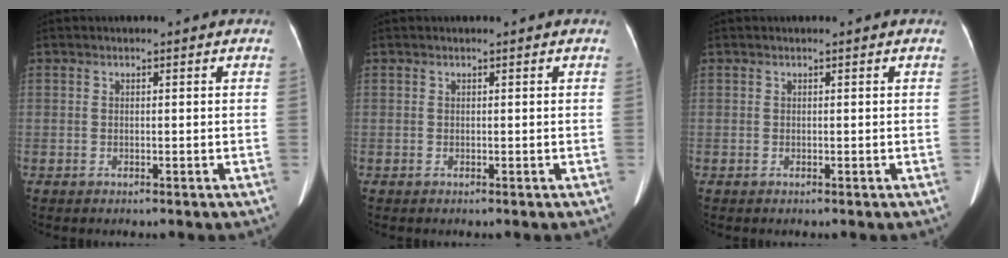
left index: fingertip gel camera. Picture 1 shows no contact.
{"total": 0.0}
{"total": 0.0}